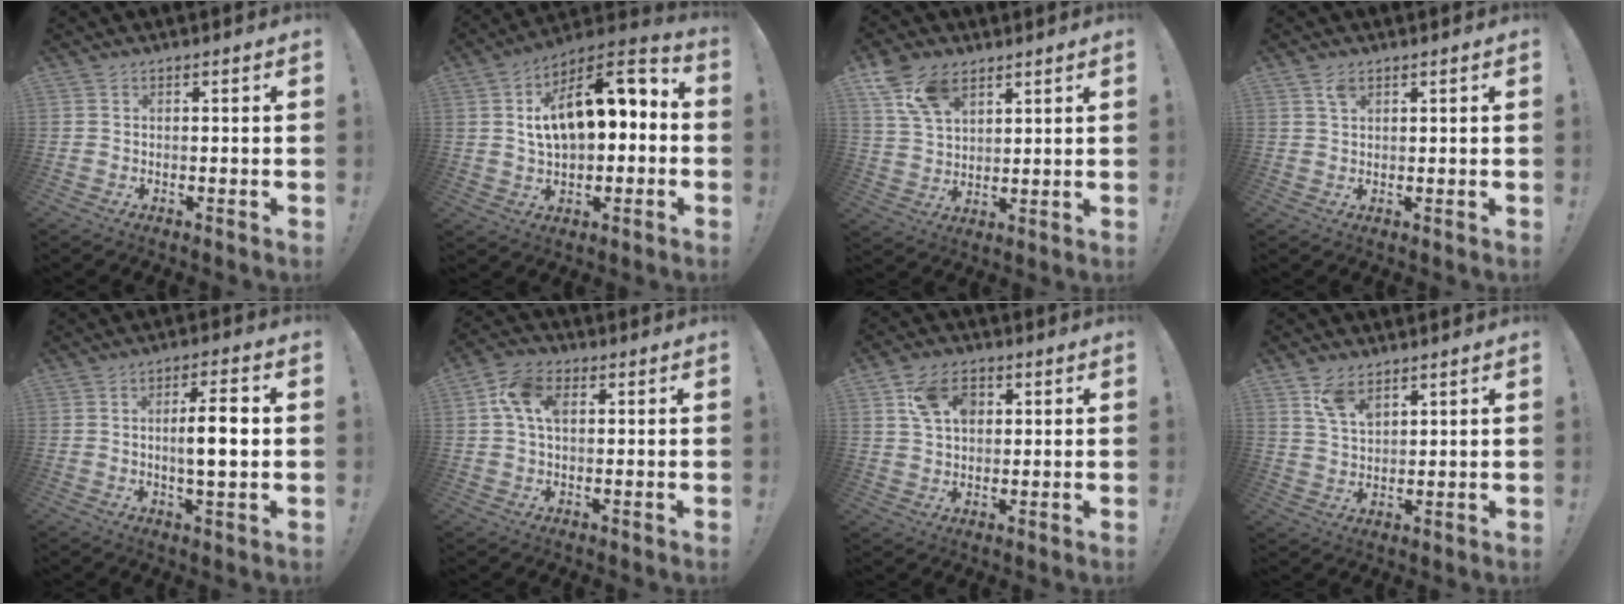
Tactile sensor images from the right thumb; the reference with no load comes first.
{"total": 16.1, "force": [3.7, 8.7, 13.0], "torque": [-0.190, -0.015, 0.061]}
{"total": 11.8, "force": [7.1, 7.3, 5.9], "torque": [-0.104, -0.027, 0.140]}
{"total": 2.8, "force": [1.7, 1.4, 1.7], "torque": [-0.021, -0.005, 0.029]}
{"total": 8.5, "force": [0.3, 1.7, 8.4], "torque": [-0.140, 0.001, -0.004]}
{"total": 10.0, "force": [2.6, 6.5, 7.1], "torque": [-0.135, 0.008, 0.049]}
{"total": 10.6, "force": [4.1, 7.6, 6.2], "torque": [-0.091, 0.001, 0.078]}
{"total": 7.3, "force": [5.0, 3.6, 4.0], "torque": [-0.067, -0.024, 0.093]}